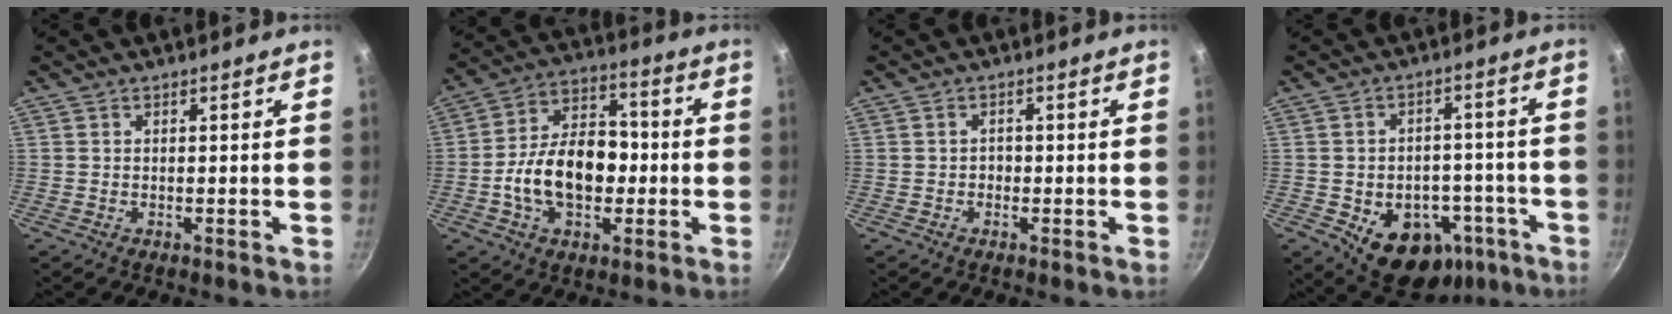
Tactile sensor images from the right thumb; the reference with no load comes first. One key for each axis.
{"total": 15.9, "fx": -2.5, "fy": 10.4, "fz": 11.8, "tx": -0.163, "ty": 0.038, "tz": -0.053}
{"total": 1.2, "fx": -0.4, "fy": 1.0, "fz": 0.5, "tx": -0.005, "ty": 0.004, "tz": -0.007}
{"total": 16.5, "fx": -7.3, "fy": 11.6, "fz": 9.2, "tx": -0.087, "ty": 0.038, "tz": -0.083}